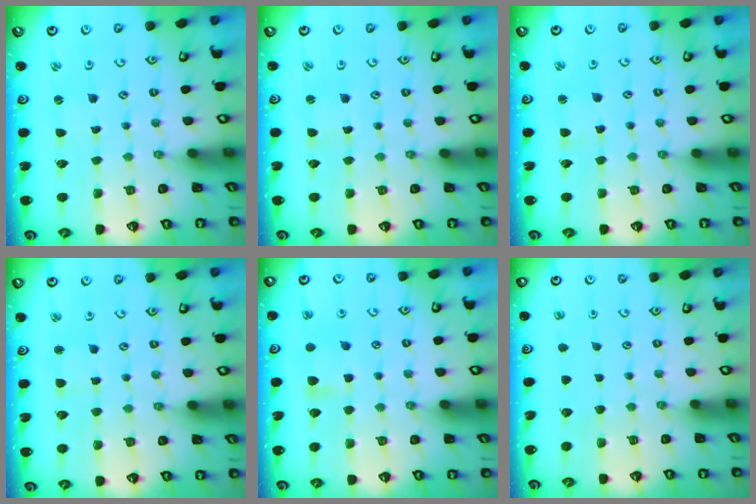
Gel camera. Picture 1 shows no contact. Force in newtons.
{"total": 0.9, "press": 0.9, "slide": 0.0}
{"total": 1.7, "press": 1.7, "slide": 0.2}
{"total": 2.6, "press": 2.6, "slide": 0.3}
{"total": 5.0, "press": 5.0, "slide": 0.9}
{"total": 0.0}